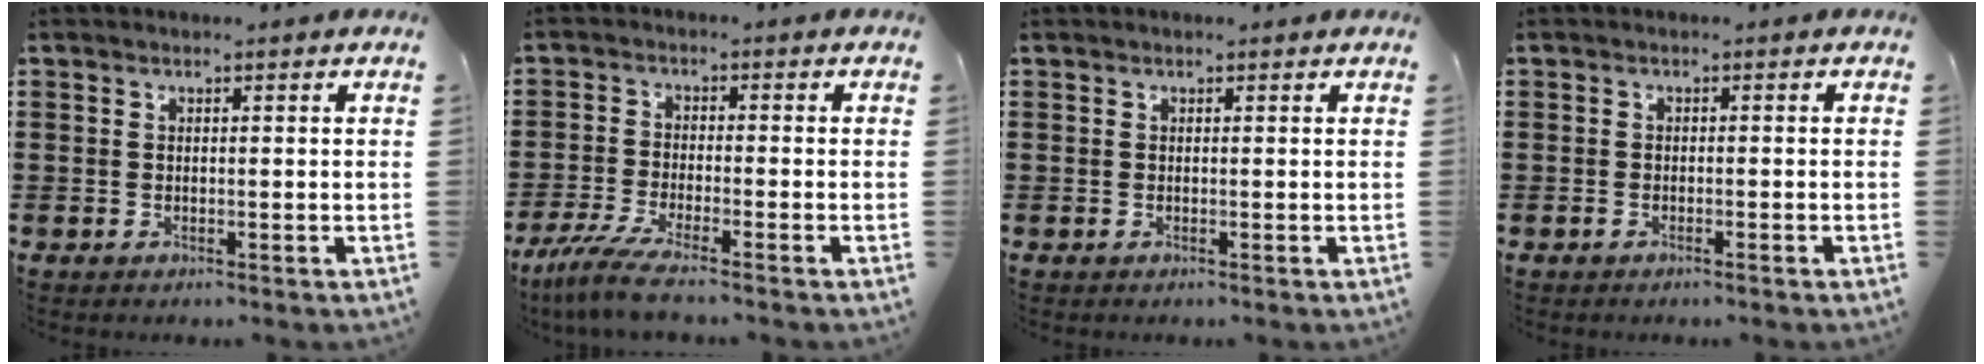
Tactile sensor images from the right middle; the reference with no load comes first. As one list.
[{"total": 5.3, "force": [-4.2, 0.1, 3.2], "torque": [-0.082, -0.021, -0.083]}, {"total": 0.0}, {"total": 0.6, "force": [-0.5, 0.0, 0.3], "torque": [-0.007, -0.002, -0.009]}]